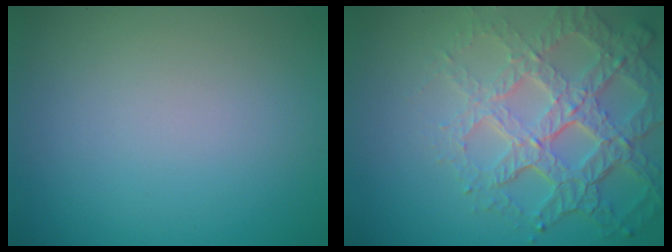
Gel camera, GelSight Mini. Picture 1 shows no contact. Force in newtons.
{"total": 7.6, "press": 5.3, "slide": 5.4}